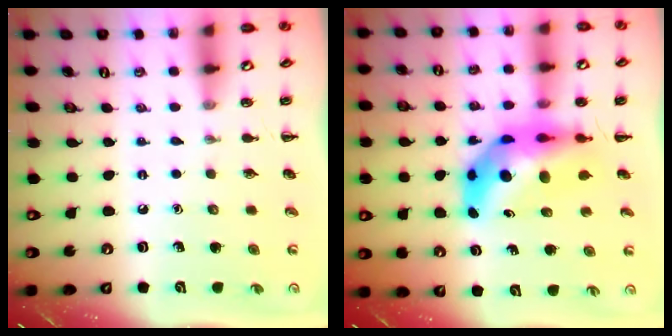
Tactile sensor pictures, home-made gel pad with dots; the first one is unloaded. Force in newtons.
{"total": 11.0, "press": 10.4, "slide": 3.4}